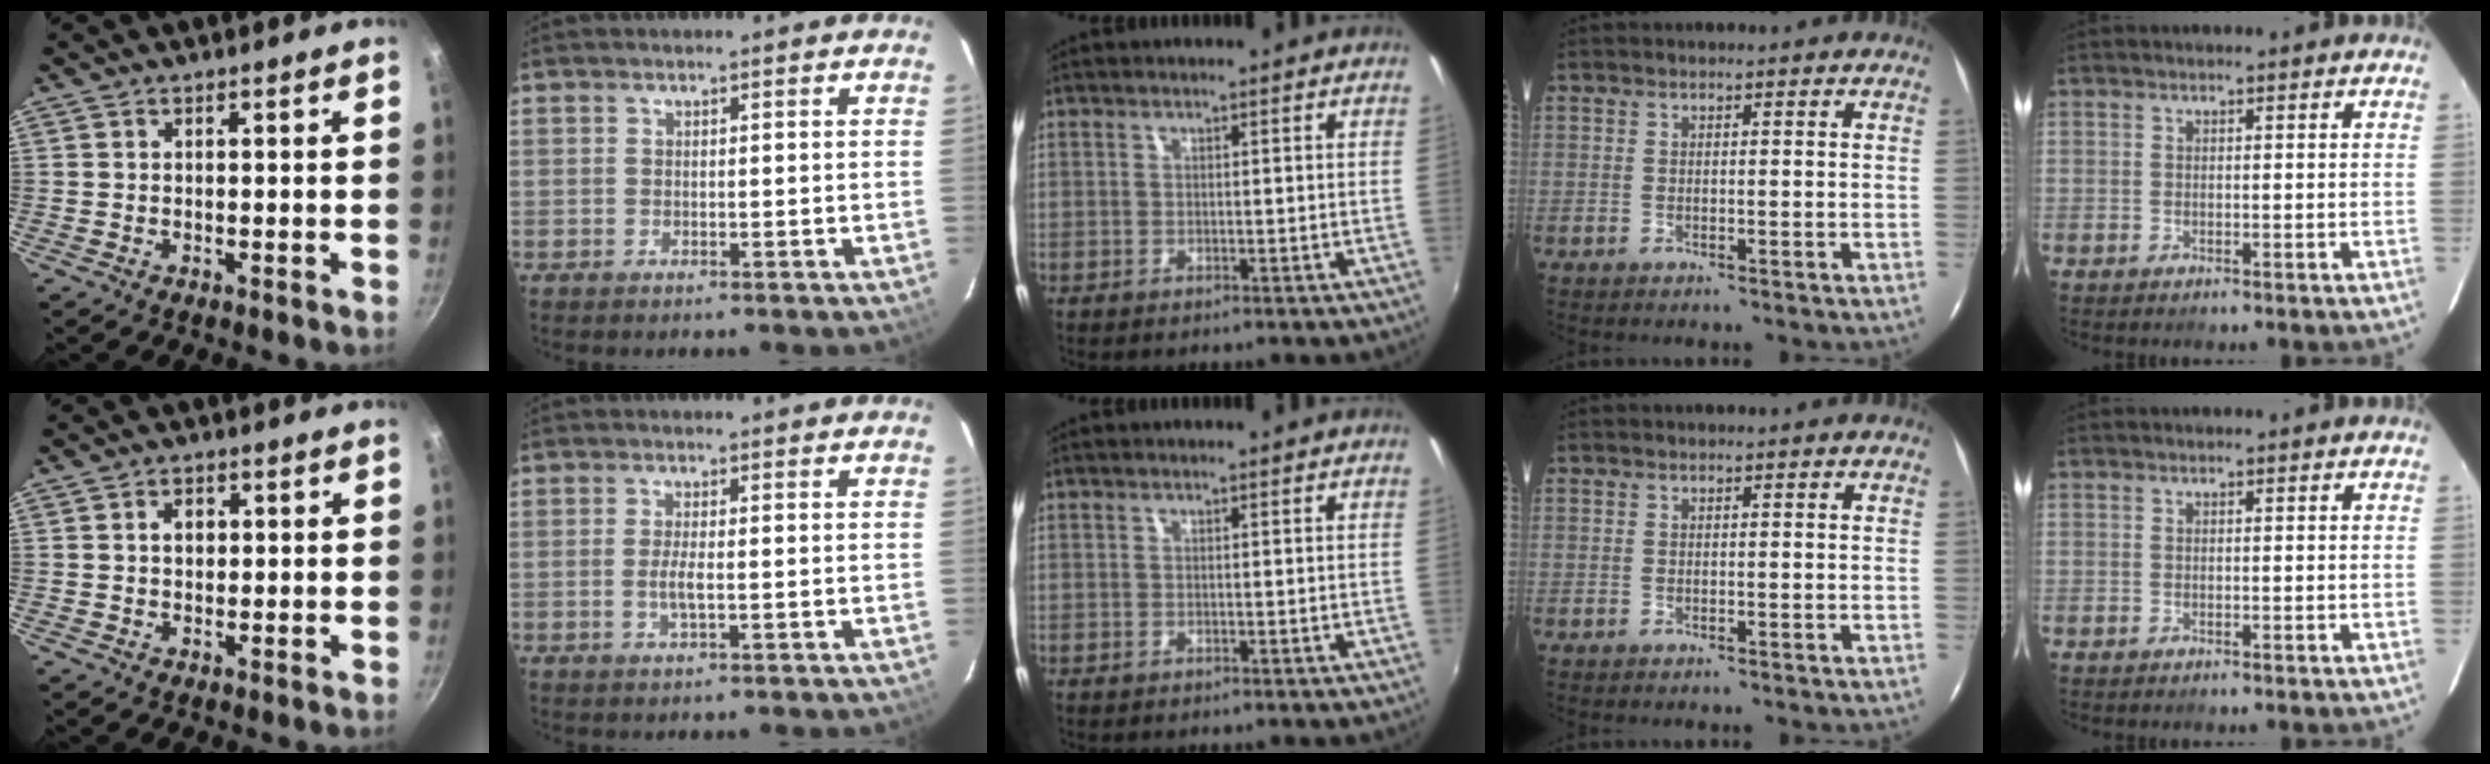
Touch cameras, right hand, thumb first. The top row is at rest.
{"thumb": {"total": 3.0, "force": [0.5, 2.3, 1.8], "torque": [-0.014, 0.006, 0.006]}, "index": {"total": 2.6, "force": [-0.6, 0.4, 2.5], "torque": [-0.047, -0.006, -0.011]}}